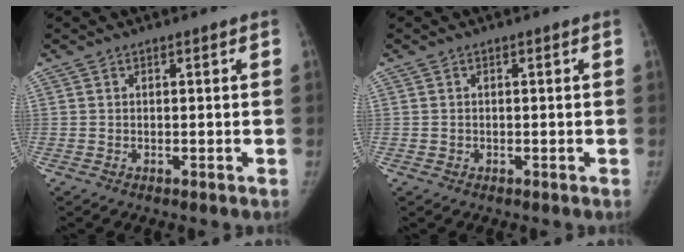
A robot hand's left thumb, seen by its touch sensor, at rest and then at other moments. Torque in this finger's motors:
{"motor_torque": [-0.12, -0.03, 0.44, -0.11, -0.01]}